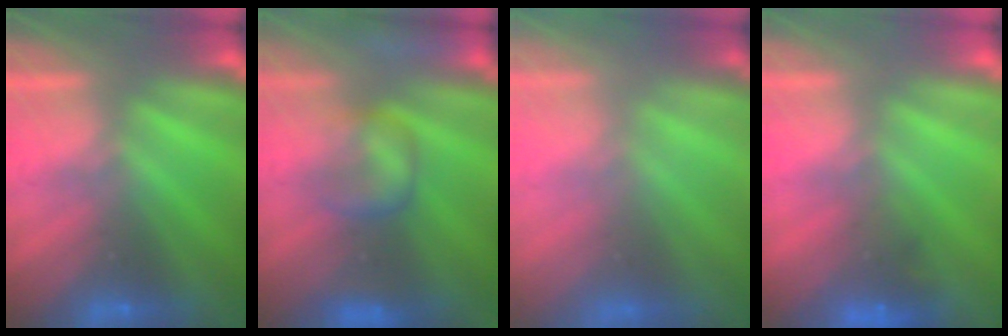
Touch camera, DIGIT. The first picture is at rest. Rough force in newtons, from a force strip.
{"total": 7.5}
{"total": 7.4}
{"total": 4.7}